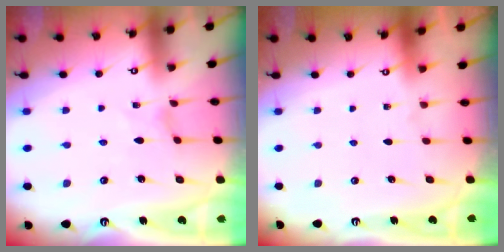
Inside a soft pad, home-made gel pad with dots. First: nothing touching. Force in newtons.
{"total": 0.0}